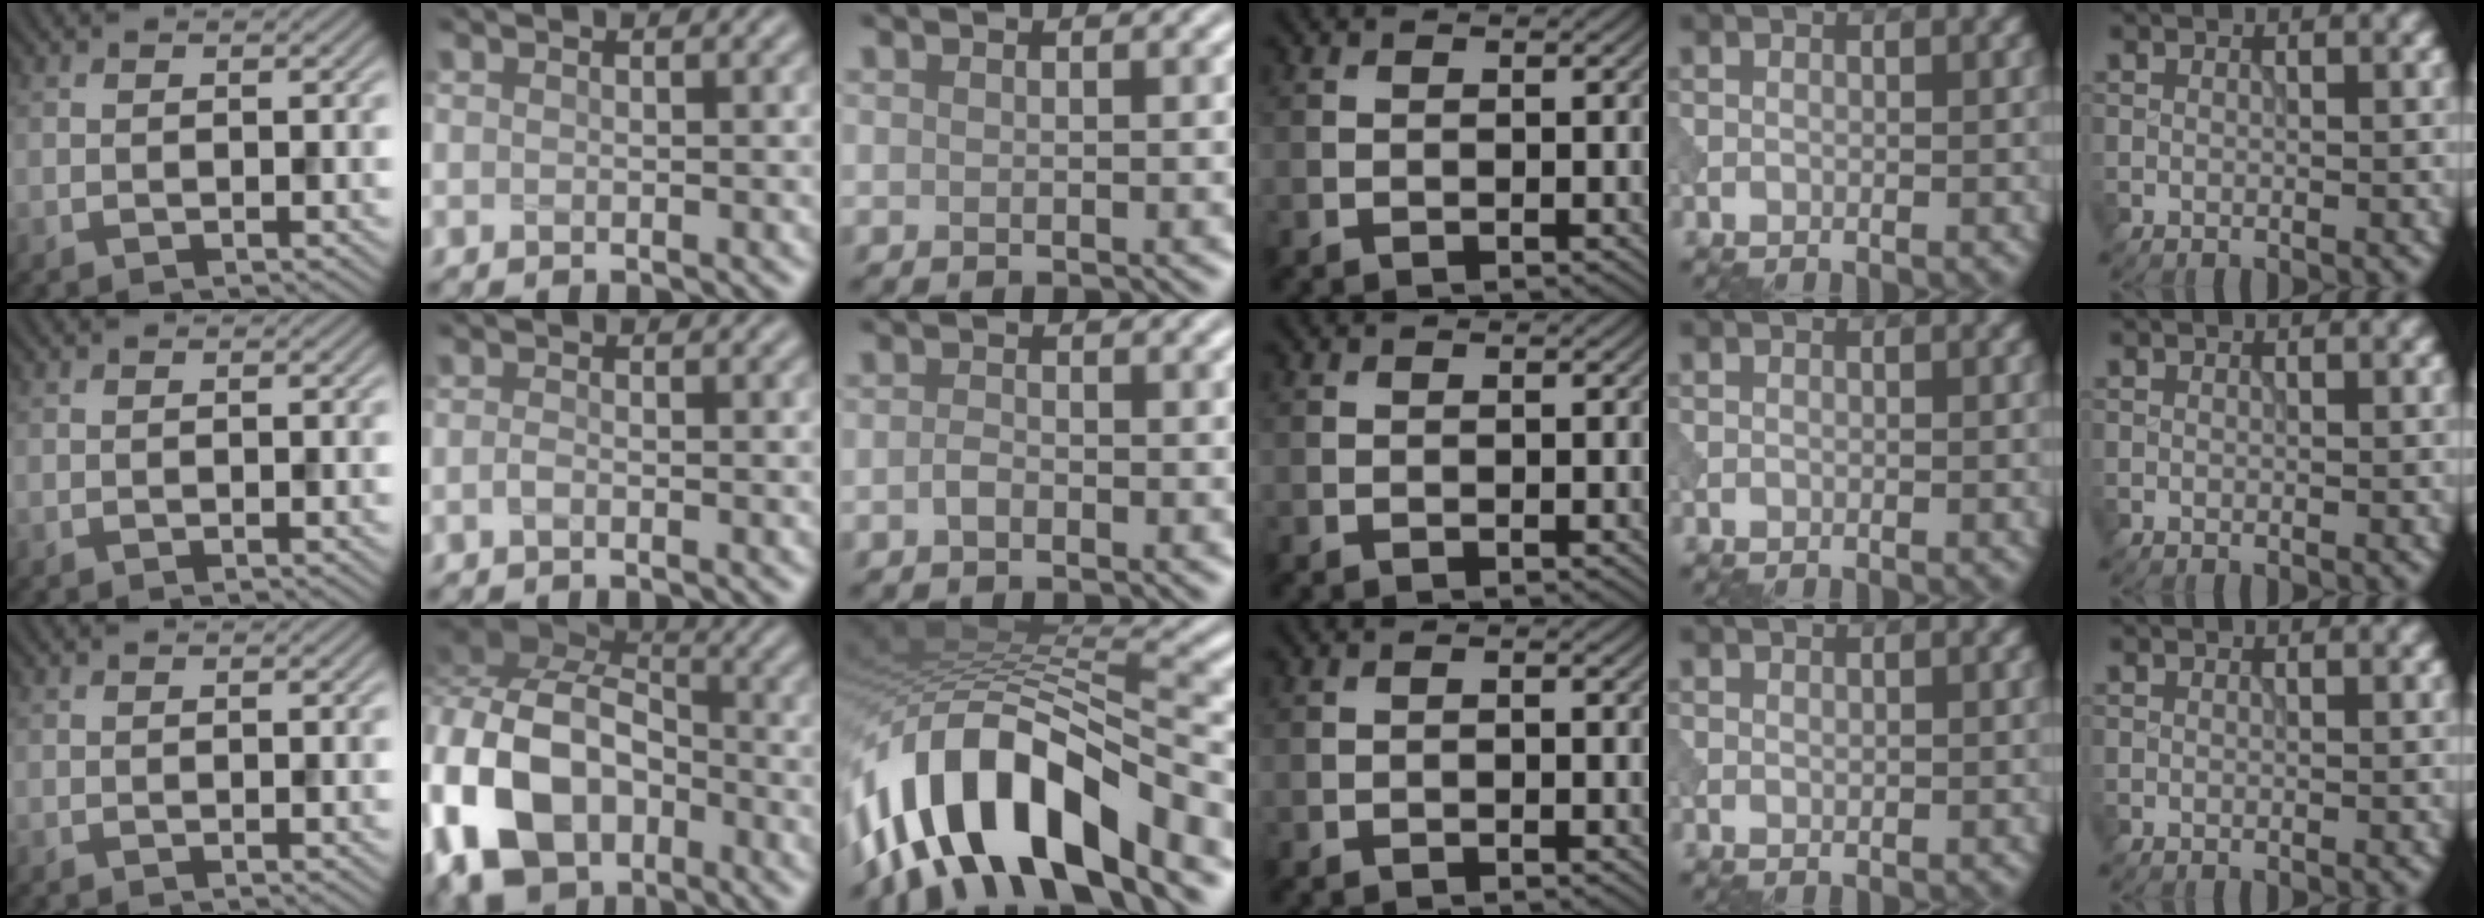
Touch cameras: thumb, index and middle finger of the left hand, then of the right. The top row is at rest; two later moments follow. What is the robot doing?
{"motion": "insert", "object": "peg toy"}